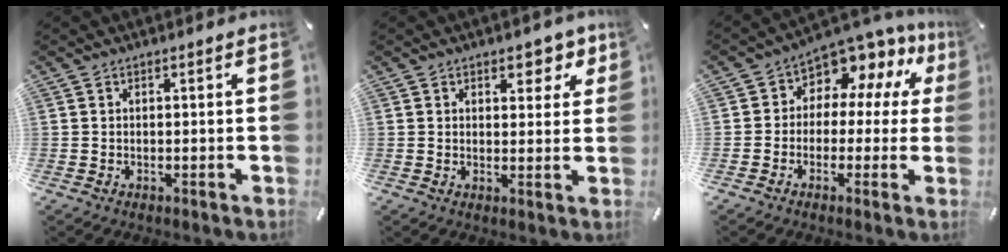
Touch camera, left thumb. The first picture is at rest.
{"total": 5.4, "force": [3.2, 3.4, 2.8], "torque": [-0.019, -0.017, 0.049]}
{"total": 7.0, "force": [4.6, 4.6, 2.5], "torque": [-0.051, -0.057, 0.083]}